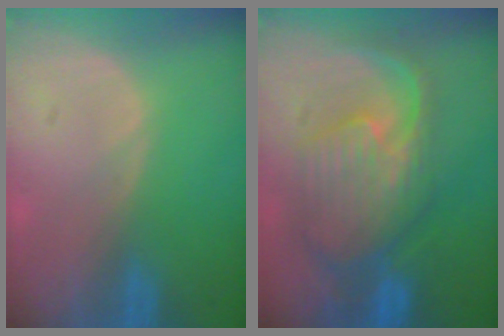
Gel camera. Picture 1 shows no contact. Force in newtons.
{"total": 10.6, "press": 9.5, "slide": 4.7}